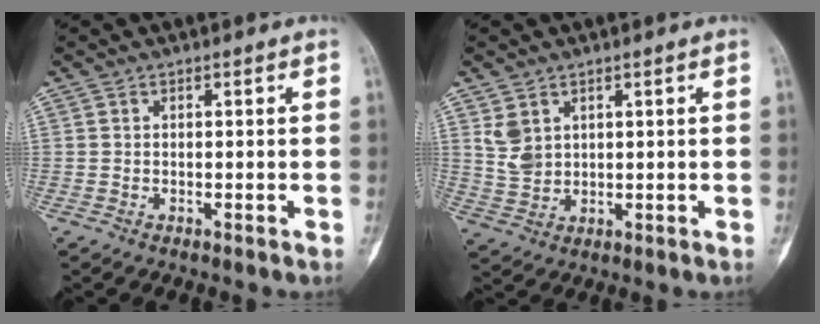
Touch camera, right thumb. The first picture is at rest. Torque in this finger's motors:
{"motor_torque": [-0.25, 0.36, 0.42, 0.28, 0.03]}